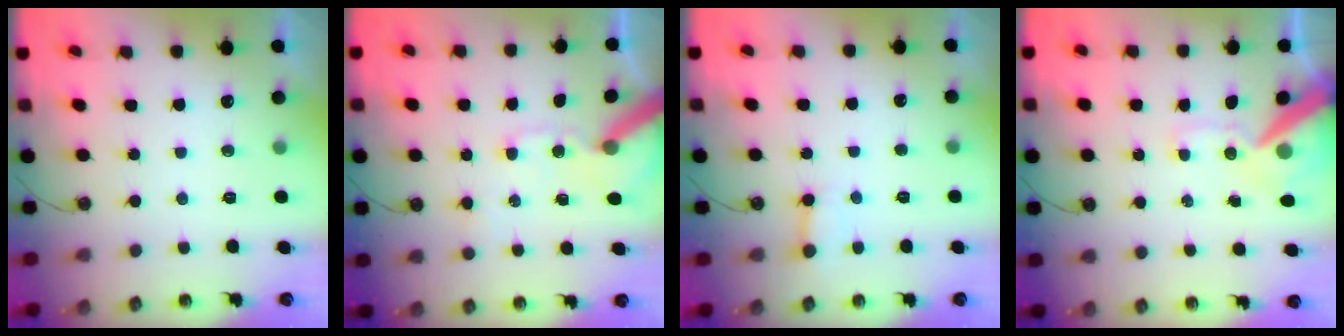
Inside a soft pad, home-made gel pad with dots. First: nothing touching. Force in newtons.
{"total": 12.1, "press": 12.0, "slide": 2.0}
{"total": 3.0, "press": 3.0, "slide": 0.4}
{"total": 13.9, "press": 13.7, "slide": 2.2}